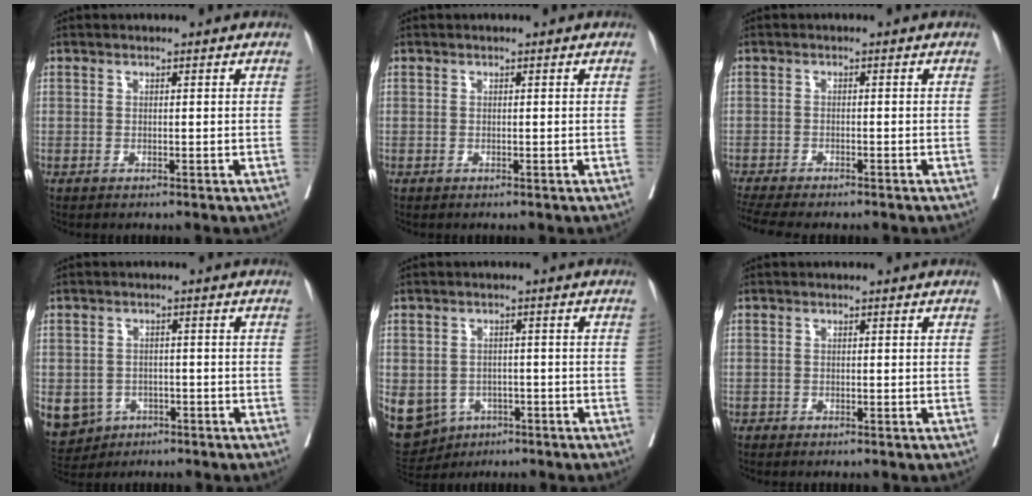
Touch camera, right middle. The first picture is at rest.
{"total": 0.0}
{"total": 9.9, "force": [-8.4, 1.9, 4.7], "torque": [-0.080, -0.007, -0.126]}
{"total": 8.5, "force": [-4.1, 7.1, 2.2], "torque": [-0.061, 0.003, -0.056]}
{"total": 19.3, "force": [-8.2, 16.0, 7.2], "torque": [-0.249, -0.001, -0.104]}
{"total": 1.6, "force": [-1.3, 0.7, -0.6], "torque": [0.012, 0.003, -0.030]}